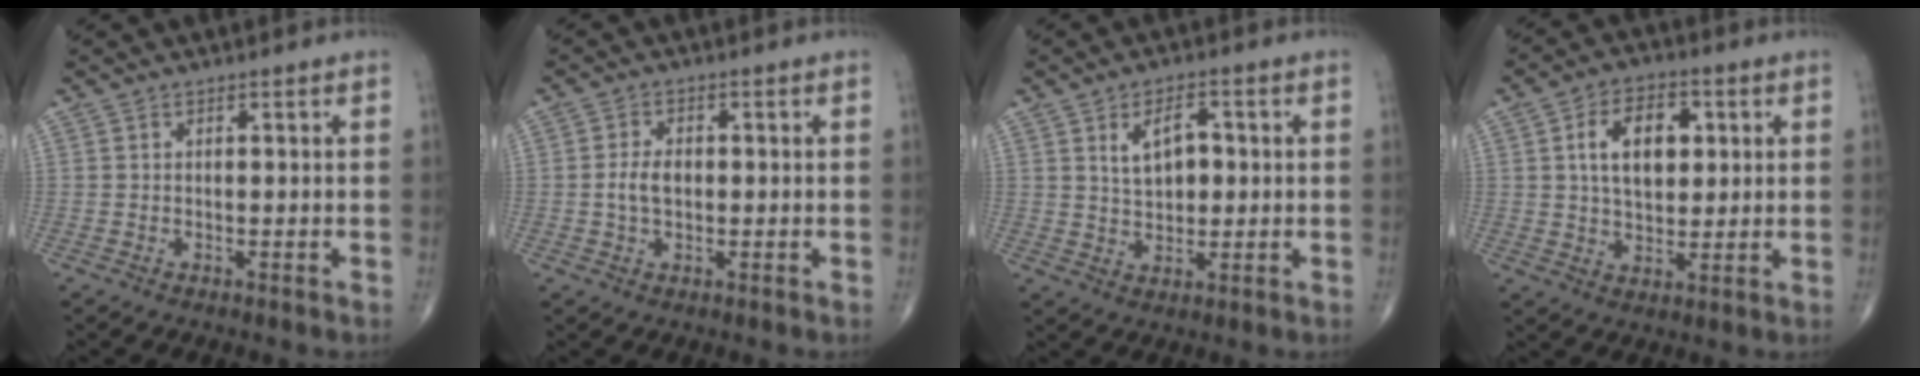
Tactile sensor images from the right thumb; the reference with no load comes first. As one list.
[{"total": 4.0, "force": [-0.2, 2.5, 3.1], "torque": [-0.062, 0.007, -0.005]}, {"total": 6.9, "force": [1.5, 4.0, 5.4], "torque": [-0.075, 0.001, 0.028]}, {"total": 11.0, "force": [2.5, 6.8, 8.3], "torque": [-0.114, 0.001, 0.042]}]